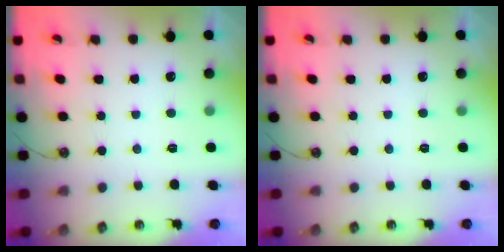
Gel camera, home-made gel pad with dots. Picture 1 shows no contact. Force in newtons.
{"total": 0.0}